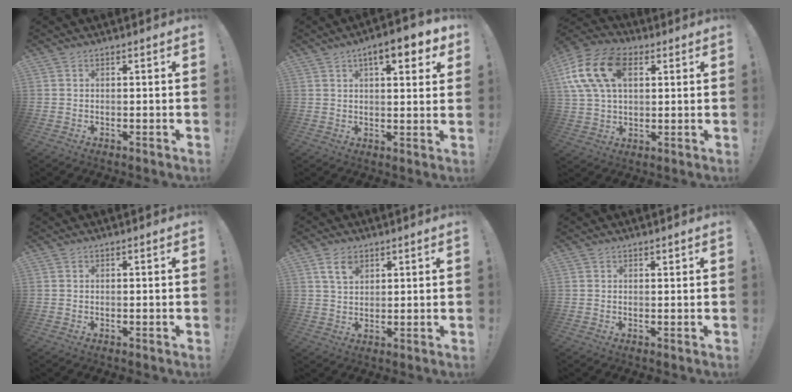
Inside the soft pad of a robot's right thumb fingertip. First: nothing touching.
{"total": 8.7, "force": [4.4, 2.8, 7.0], "torque": [-0.082, -0.020, 0.067]}
{"total": 18.0, "force": [5.8, 11.7, 12.4], "torque": [-0.237, -0.005, 0.106]}
{"total": 0.0}
{"total": 6.1, "force": [3.4, 3.8, 3.4], "torque": [-0.053, -0.010, 0.063]}
{"total": 0.7, "force": [0.6, 0.3, 0.2], "torque": [0.009, -0.006, 0.010]}